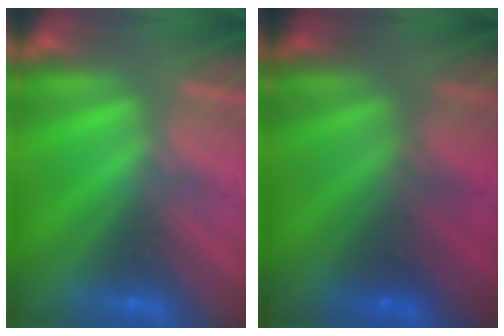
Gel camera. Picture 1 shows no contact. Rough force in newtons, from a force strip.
{"total": 1.9}